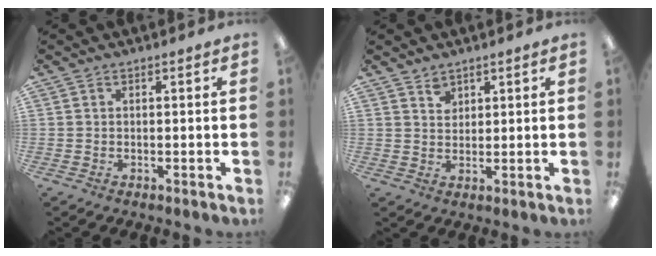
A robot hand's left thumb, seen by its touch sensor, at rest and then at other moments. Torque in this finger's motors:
{"motor_torque": [-0.03, 0.04, -0.35, 0.01, -0.04]}